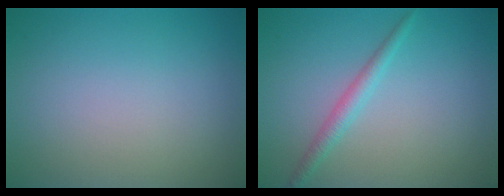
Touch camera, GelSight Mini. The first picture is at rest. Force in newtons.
{"total": 1.7, "press": 1.7, "slide": 0.0}